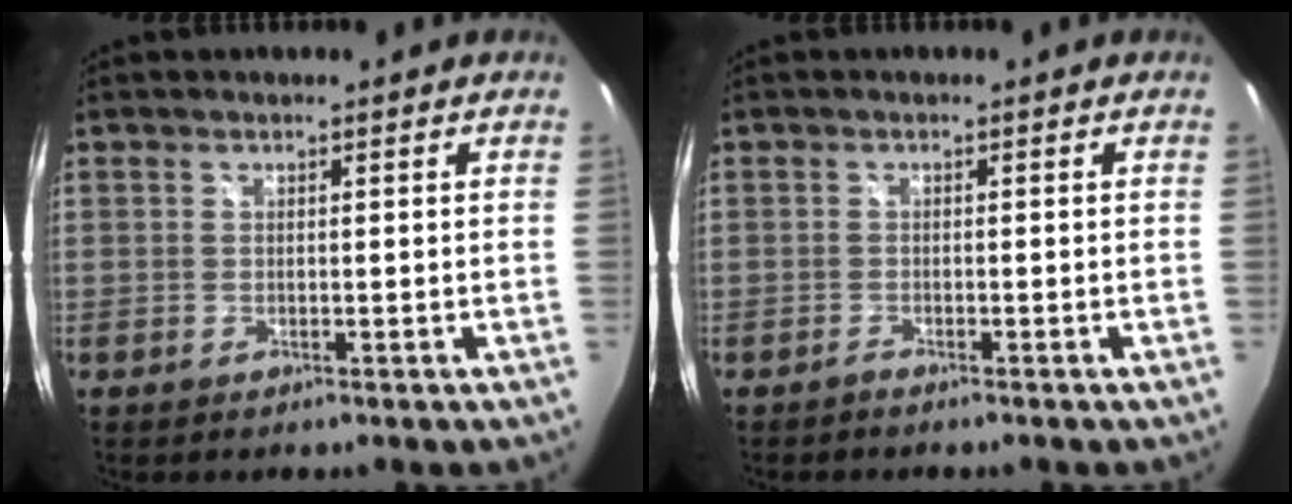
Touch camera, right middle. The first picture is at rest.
{"total": 0.8, "force": [-0.8, 0.1, 0.1], "torque": [-0.003, -0.002, -0.017]}